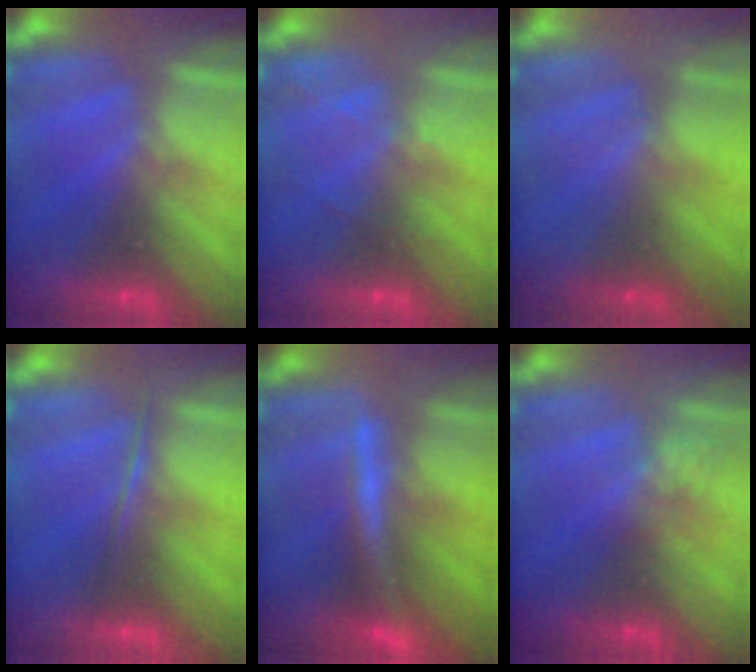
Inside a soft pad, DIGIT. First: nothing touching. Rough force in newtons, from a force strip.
{"total": 2.2}
{"total": 2.3}
{"total": 1.7}
{"total": 2.4}
{"total": 2.0}